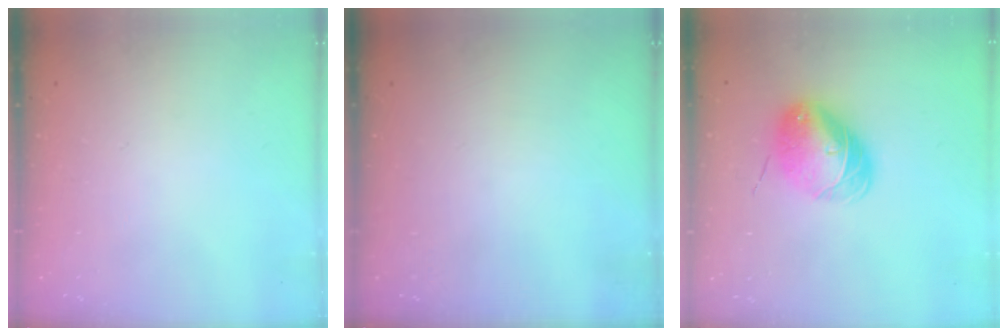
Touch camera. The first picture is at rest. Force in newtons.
{"total": 0.0}
{"total": 9.3, "press": 9.1, "slide": 2.0}